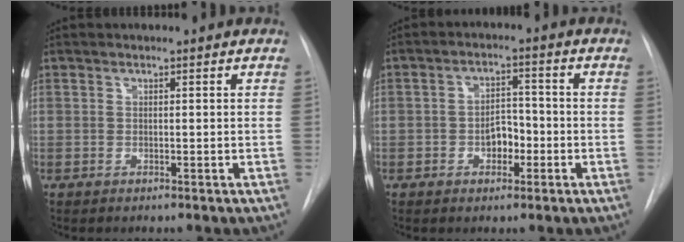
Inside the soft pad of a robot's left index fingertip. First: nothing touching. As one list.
[{"total": 4.3, "force": [-1.5, 2.7, 3.0], "torque": [-0.045, 0.010, -0.024]}]